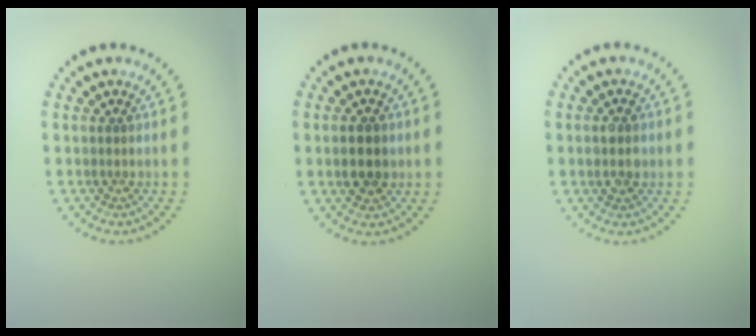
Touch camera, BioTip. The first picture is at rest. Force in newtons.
{"total": 2.7, "press": 2.7, "slide": 0.2}
{"total": 2.4, "press": 2.4, "slide": 0.0}